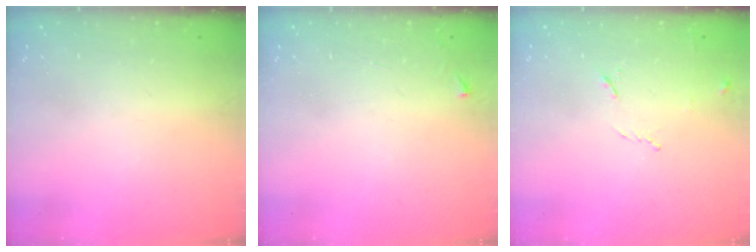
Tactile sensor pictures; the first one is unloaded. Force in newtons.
{"total": 2.6, "press": 2.6, "slide": 0.3}
{"total": 5.9, "press": 5.8, "slide": 1.1}